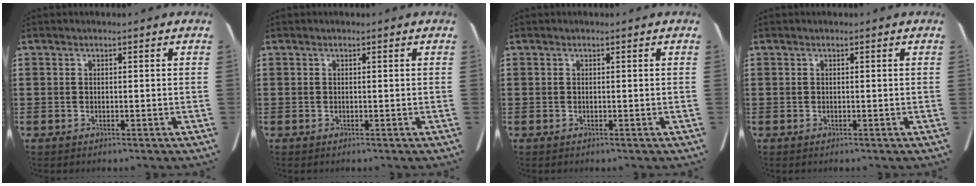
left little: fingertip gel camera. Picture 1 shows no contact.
{"total": 0.0}
{"total": 0.0}
{"total": 0.0}